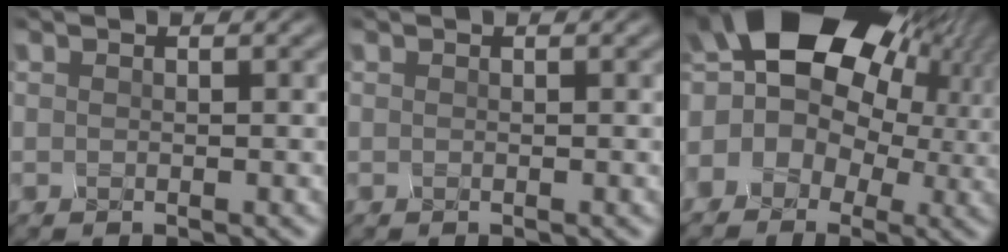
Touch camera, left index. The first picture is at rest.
{"total": 0.0}
{"total": 13.6, "force": [4.0, 9.8, 8.6], "torque": [-0.192, 0.043, 0.089]}